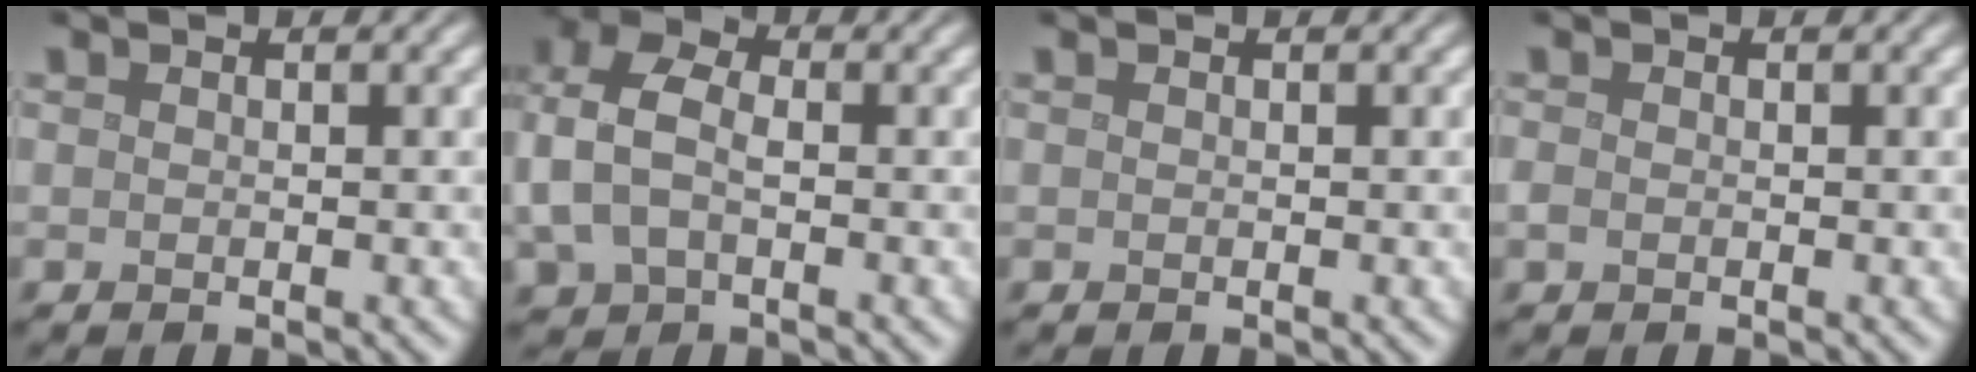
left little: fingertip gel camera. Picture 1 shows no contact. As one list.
[{"total": 6.1, "force": [0.3, 4.3, 4.4], "torque": [-0.111, 0.008, -0.003]}, {"total": 0.0}, {"total": 0.6, "force": [-0.2, 0.5, 0.3], "torque": [-0.009, -0.003, -0.005]}]